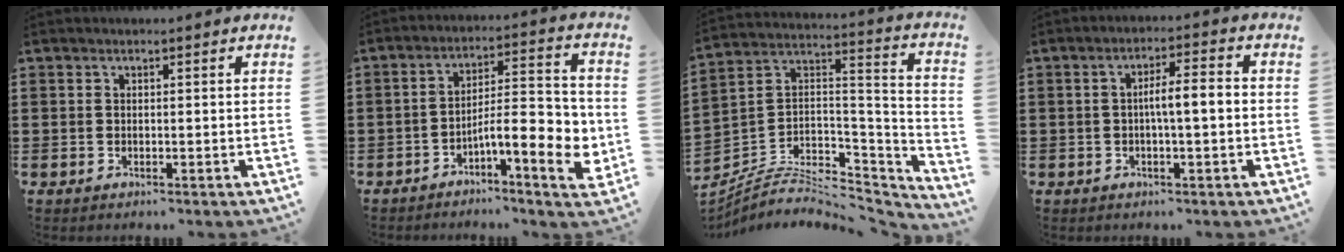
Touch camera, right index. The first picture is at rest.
{"total": 9.7, "force": [-3.4, 2.8, 8.7], "torque": [-0.121, -0.009, -0.061]}
{"total": 6.4, "force": [-4.6, 3.3, 2.8], "torque": [-0.064, -0.004, -0.092]}
{"total": 3.6, "force": [-0.2, 0.7, 3.5], "torque": [-0.061, 0.003, -0.006]}